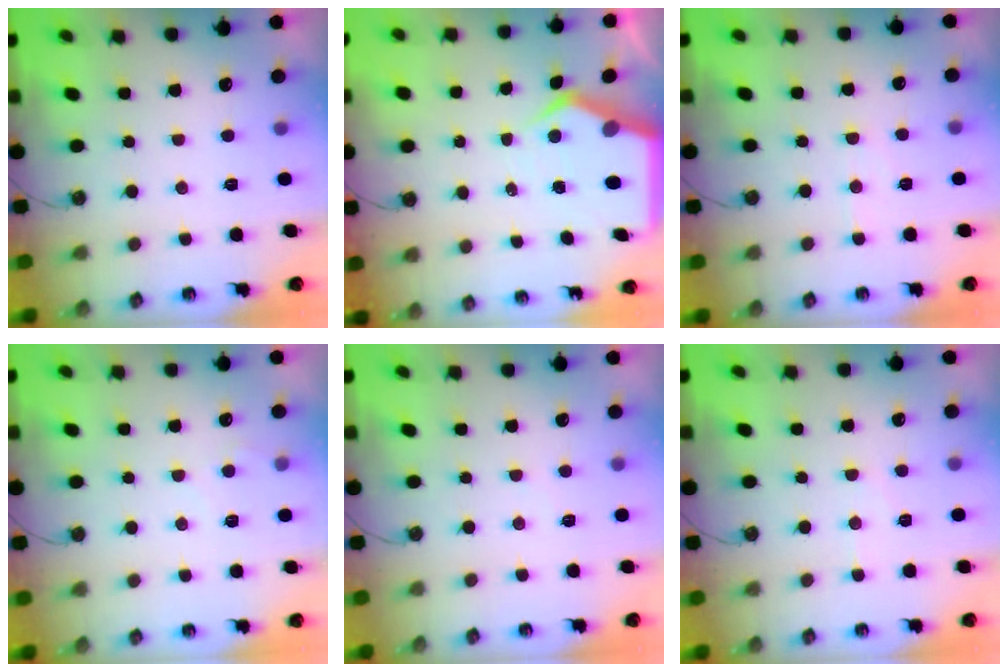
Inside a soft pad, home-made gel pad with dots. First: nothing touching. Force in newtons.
{"total": 7.4, "press": 7.3, "slide": 0.7}
{"total": 4.1, "press": 4.0, "slide": 0.6}
{"total": 4.9, "press": 4.8, "slide": 0.6}
{"total": 2.9, "press": 2.9, "slide": 0.4}
{"total": 4.5, "press": 4.5, "slide": 0.6}